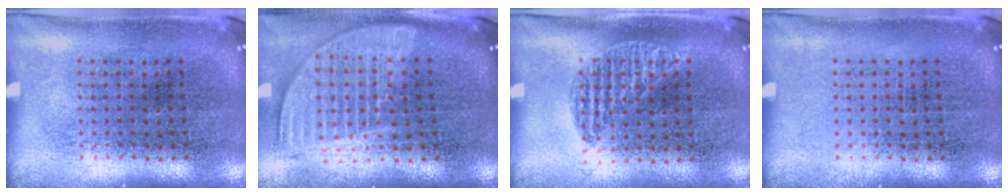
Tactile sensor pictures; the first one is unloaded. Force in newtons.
{"total": 1.8, "press": 1.5, "slide": 1.0}
{"total": 0.9, "press": 0.7, "slide": 0.5}
{"total": 0.0}